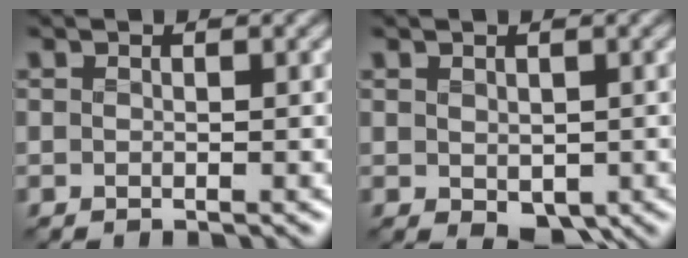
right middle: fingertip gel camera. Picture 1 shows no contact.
{"total": 2.3, "force": [-0.2, 1.5, 1.7], "torque": [-0.028, -0.010, 0.007]}